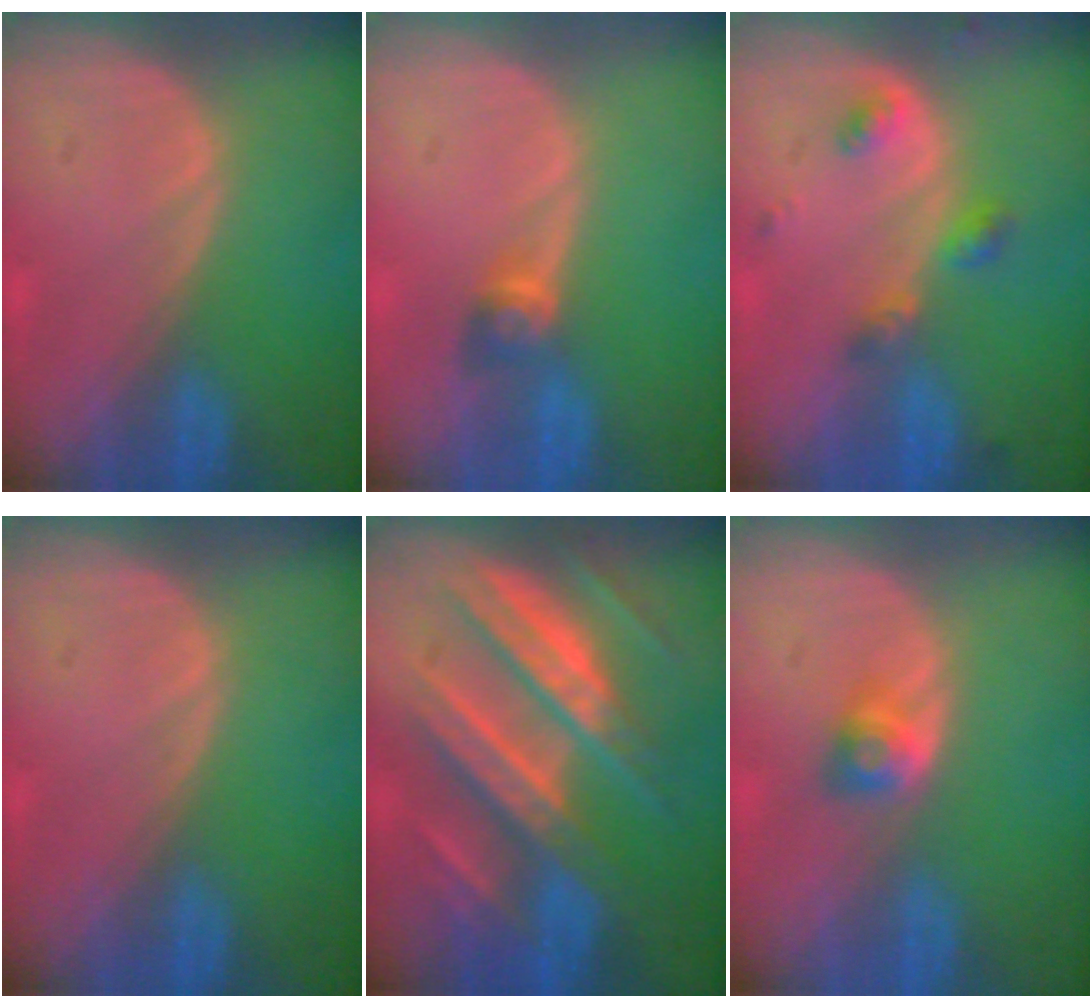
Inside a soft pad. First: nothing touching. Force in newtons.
{"total": 2.6, "press": 2.4, "slide": 1.0}
{"total": 3.8, "press": 3.7, "slide": 1.1}
{"total": 0.0}
{"total": 11.1, "press": 11.0, "slide": 1.0}
{"total": 2.7, "press": 2.4, "slide": 1.3}